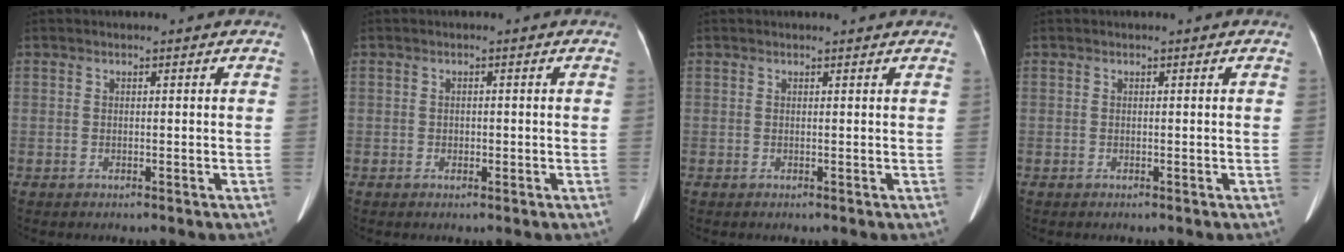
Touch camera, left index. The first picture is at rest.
{"total": 0.9, "force": [-0.3, 0.7, 0.5], "torque": [-0.009, 0.001, -0.004]}
{"total": 1.7, "force": [1.7, 0.0, 0.3], "torque": [-0.012, 0.005, 0.016]}
{"total": 0.0}